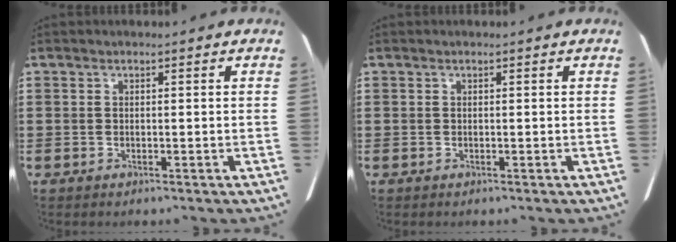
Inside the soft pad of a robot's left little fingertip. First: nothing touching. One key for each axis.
{"total": 0.0}